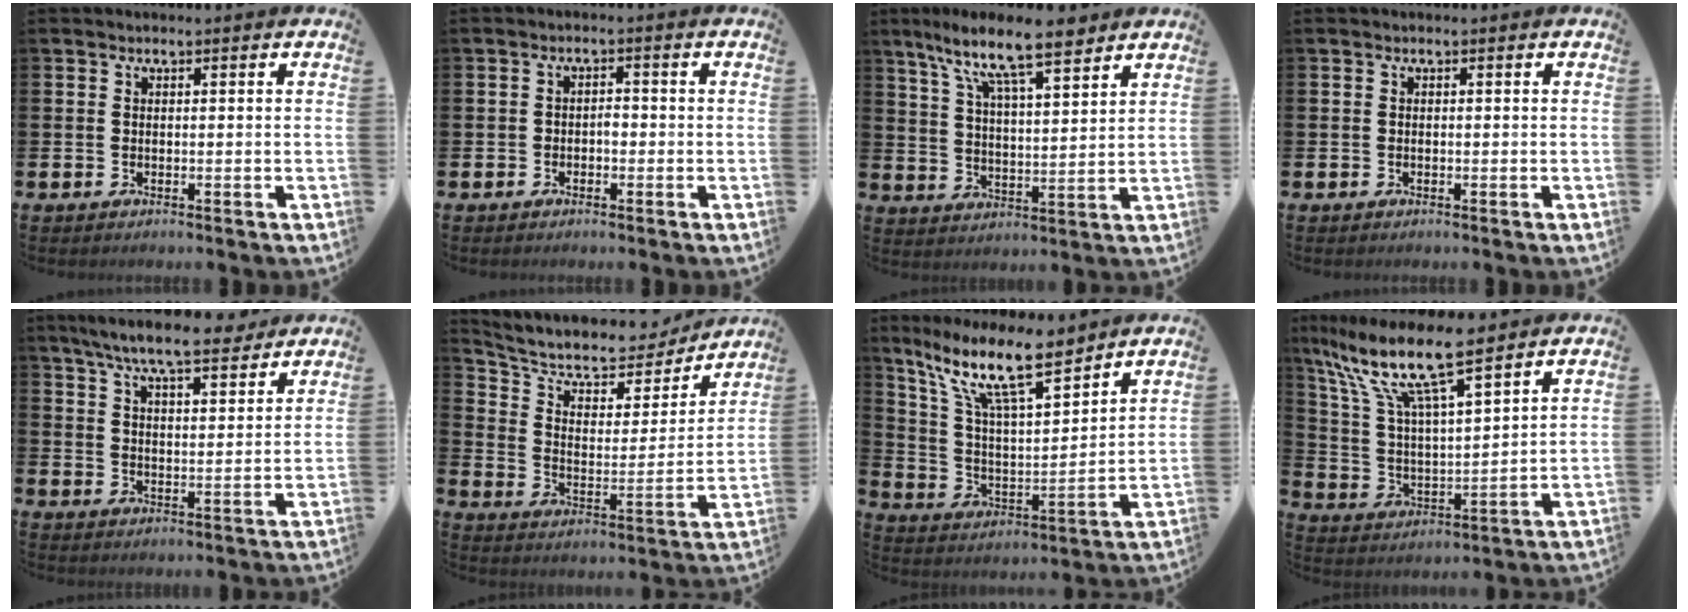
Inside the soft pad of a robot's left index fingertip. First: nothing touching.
{"total": 1.4, "force": [-0.6, 1.0, 0.8], "torque": [-0.012, 0.002, -0.015]}
{"total": 11.0, "force": [9.0, 2.0, 6.1], "torque": [-0.137, -0.034, 0.158]}
{"total": 0.0}
{"total": 8.6, "force": [7.9, 1.2, 3.4], "torque": [-0.076, -0.037, 0.139]}
{"total": 9.3, "force": [8.0, 3.4, 3.2], "torque": [-0.091, -0.057, 0.134]}
{"total": 13.7, "force": [10.1, 3.2, 8.7], "torque": [-0.184, -0.043, 0.176]}
{"total": 11.7, "force": [9.5, 1.9, 6.6], "torque": [-0.167, -0.051, 0.161]}